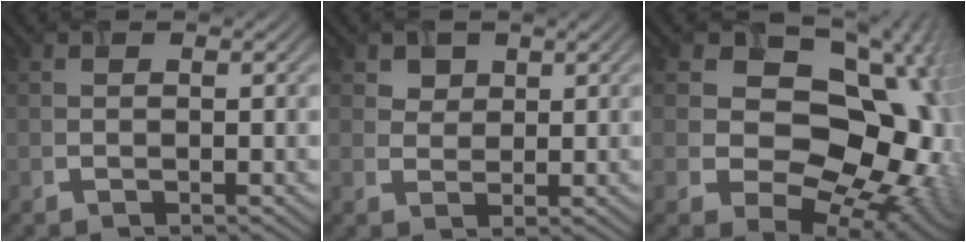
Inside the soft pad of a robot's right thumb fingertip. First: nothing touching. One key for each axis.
{"total": 1.8, "fx": 1.3, "fy": 1.3, "fz": -0.2, "tx": 0.001, "ty": -0.006, "tz": 0.032}
{"total": 18.2, "fx": 0.0, "fy": 14.5, "fz": 11.1, "tx": -0.155, "ty": -0.009, "tz": 0.027}